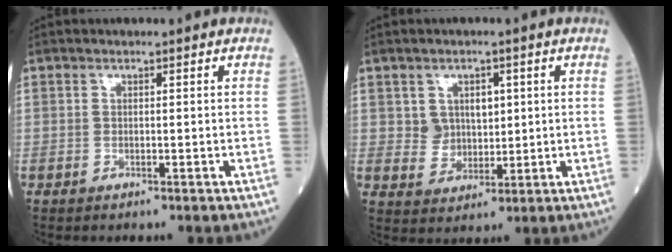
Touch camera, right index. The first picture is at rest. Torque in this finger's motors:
{"motor_torque": [0.04, 0.05, 0.05, 0.04]}